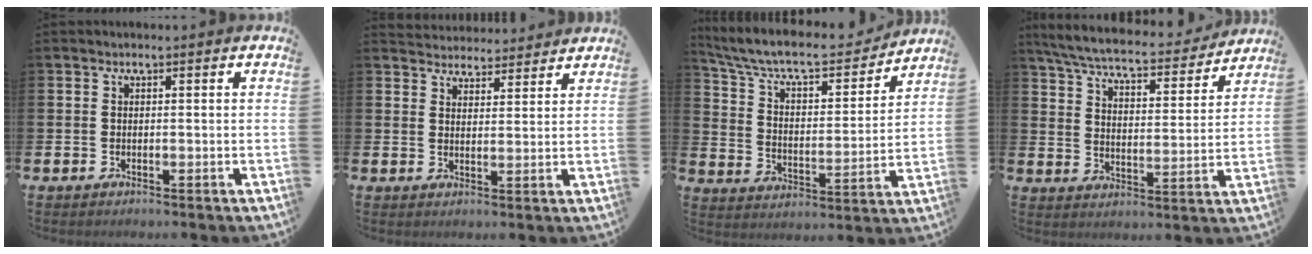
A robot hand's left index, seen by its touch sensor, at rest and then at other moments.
{"total": 3.9, "force": [3.8, 0.8, -0.3], "torque": [-0.006, -0.022, 0.070]}
{"total": 9.2, "force": [8.2, 2.4, 3.3], "torque": [-0.096, -0.057, 0.136]}
{"total": 6.8, "force": [6.3, 1.0, 2.3], "torque": [-0.074, -0.046, 0.106]}